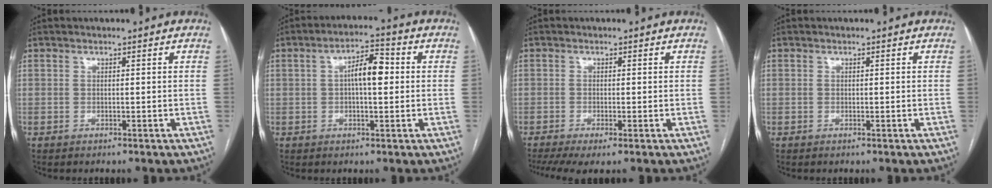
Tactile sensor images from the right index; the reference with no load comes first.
{"total": 6.0, "force": [0.6, 1.9, 5.7], "torque": [-0.099, 0.019, 0.008]}
{"total": 5.3, "force": [-3.3, 1.0, 4.0], "torque": [-0.069, -0.012, -0.060]}
{"total": 0.0}